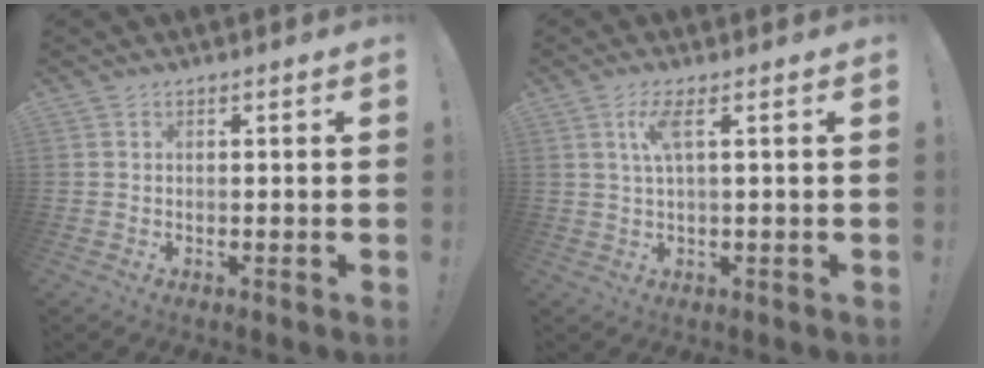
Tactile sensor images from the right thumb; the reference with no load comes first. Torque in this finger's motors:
{"motor_torque": [-0.09, 0.10, 0.21, 0.00, 0.14]}